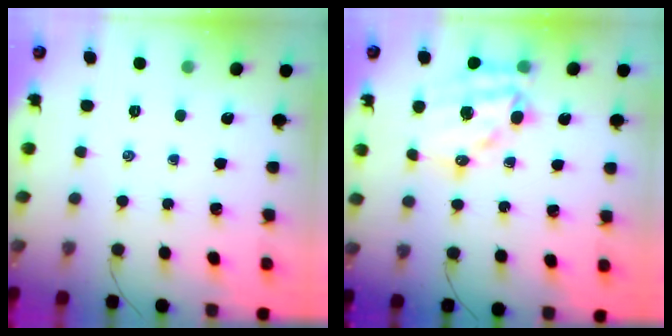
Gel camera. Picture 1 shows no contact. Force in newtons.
{"total": 14.4, "press": 14.0, "slide": 3.2}